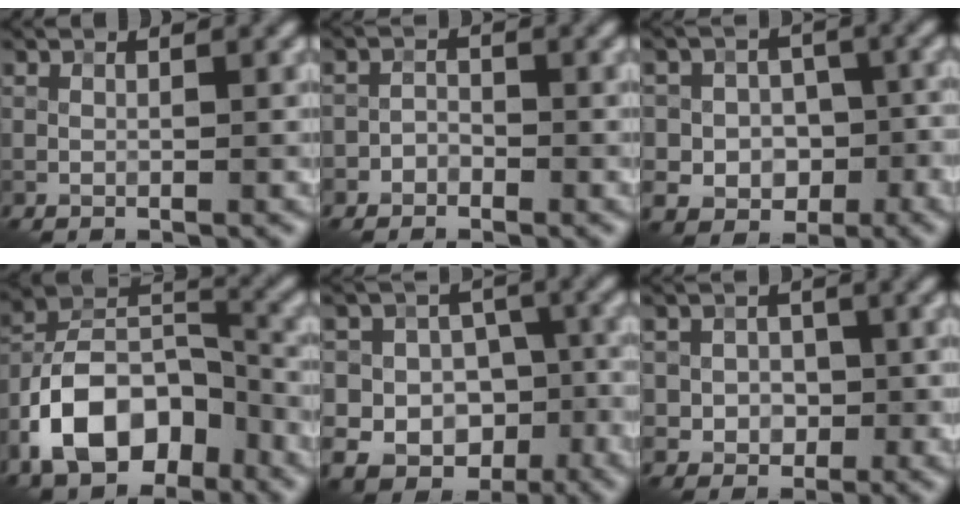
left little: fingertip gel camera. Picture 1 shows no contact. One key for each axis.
{"total": 1.4, "fx": -0.9, "fy": 1.0, "fz": 0.1, "tx": 0.008, "ty": 0.006, "tz": -0.024}
{"total": 6.3, "fx": -1.3, "fy": 5.7, "fz": 2.4, "tx": -0.015, "ty": 0.021, "tz": -0.046}
{"total": 11.2, "fx": -5.9, "fy": 6.5, "fz": 6.9, "tx": -0.122, "ty": 0.010, "tz": -0.119}
{"total": 12.3, "fx": -4.2, "fy": 10.8, "fz": 4.0, "tx": -0.054, "ty": 0.012, "tz": -0.080}
{"total": 3.5, "fx": -0.5, "fy": 3.2, "fz": 1.4, "tx": -0.001, "ty": 0.000, "tz": -0.024}